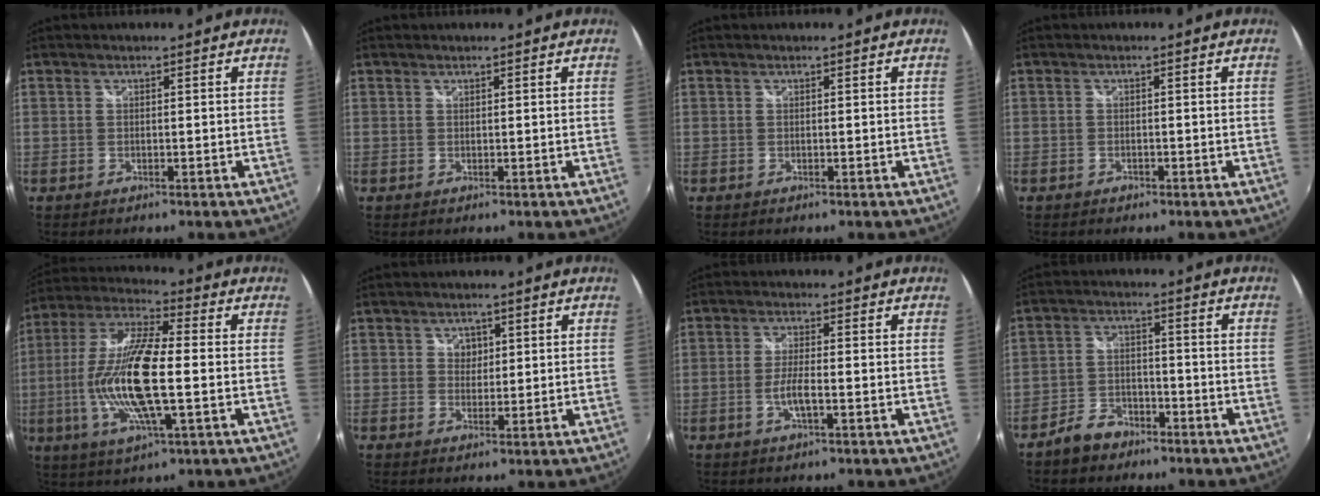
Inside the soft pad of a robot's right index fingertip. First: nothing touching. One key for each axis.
{"total": 0.0}
{"total": 0.0}
{"total": 1.1, "fx": -0.8, "fy": 0.7, "fz": 0.2, "tx": -0.006, "ty": 0.000, "tz": -0.012}
{"total": 18.0, "fx": -2.6, "fy": 4.4, "fz": 17.2, "tx": -0.345, "ty": -0.008, "tz": -0.053}
{"total": 2.3, "fx": 0.8, "fy": 2.1, "fz": 0.6, "tx": -0.003, "ty": 0.006, "tz": 0.013}
{"total": 4.6, "fx": -1.6, "fy": 0.7, "fz": 4.2, "tx": -0.087, "ty": -0.003, "tz": -0.032}
{"total": 6.5, "fx": -4.9, "fy": 3.6, "fz": 2.2, "tx": -0.065, "ty": 0.012, "tz": -0.082}